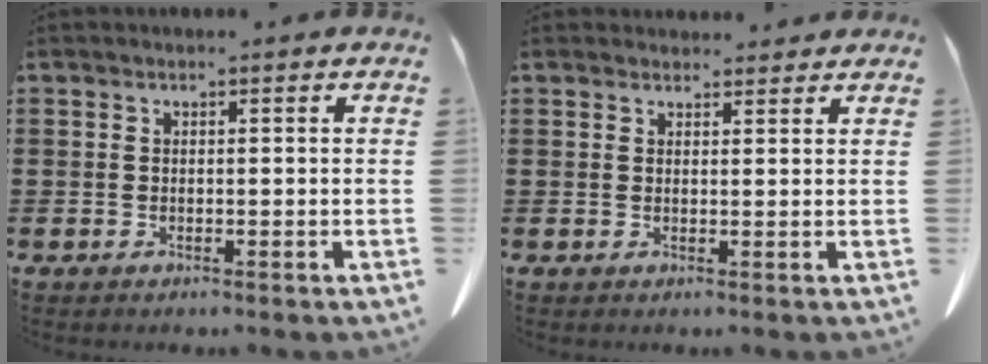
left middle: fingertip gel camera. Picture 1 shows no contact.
{"total": 1.8, "force": [1.7, 0.5, 0.1], "torque": [0.002, -0.001, 0.032]}